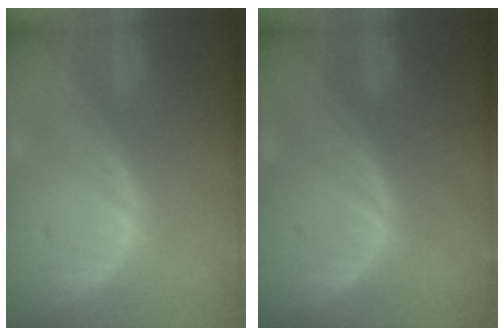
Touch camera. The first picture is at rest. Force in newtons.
{"total": 0.0}